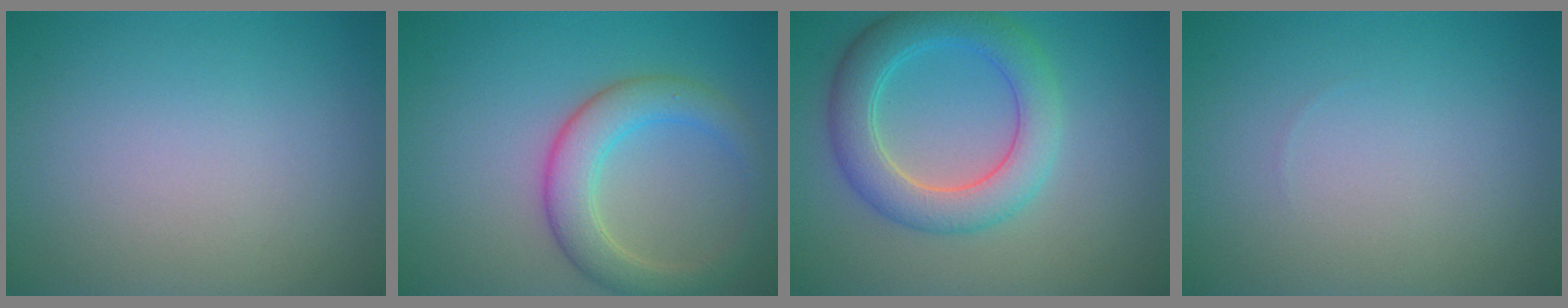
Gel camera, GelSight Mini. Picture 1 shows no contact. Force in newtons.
{"total": 4.6, "press": 4.6, "slide": 0.3}
{"total": 5.5, "press": 5.5, "slide": 0.4}
{"total": 0.0}